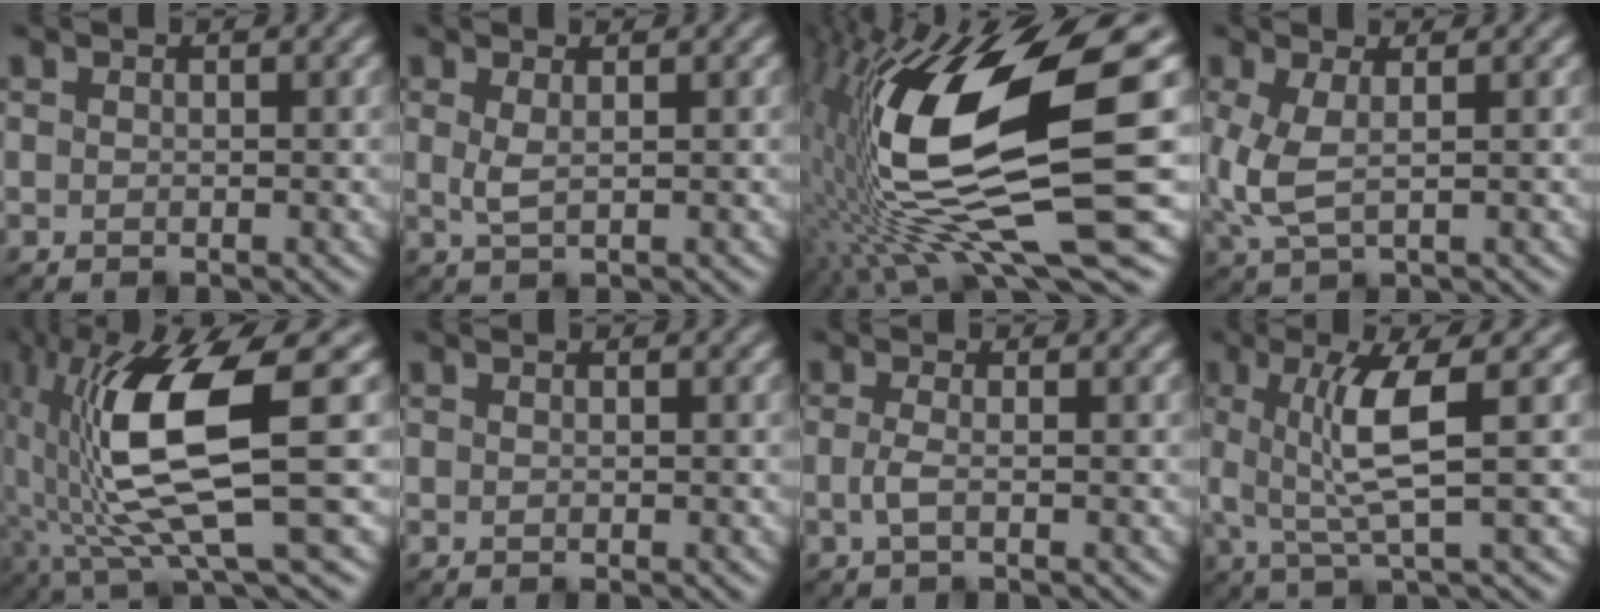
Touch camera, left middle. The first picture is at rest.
{"total": 1.4, "force": [0.4, 0.4, 1.3], "torque": [-0.031, -0.003, 0.011]}
{"total": 15.9, "force": [1.3, 5.1, 15.0], "torque": [-0.283, -0.011, 0.032]}
{"total": 3.4, "force": [0.3, 1.5, 3.1], "torque": [-0.084, -0.003, 0.007]}
{"total": 11.2, "force": [1.2, 2.9, 10.8], "torque": [-0.200, -0.006, 0.029]}
{"total": 0.0}
{"total": 1.5, "force": [-0.3, 0.4, 1.4], "torque": [-0.032, -0.004, -0.010]}
{"total": 5.2, "force": [0.7, 0.8, 5.1], "torque": [-0.109, 0.002, 0.018]}